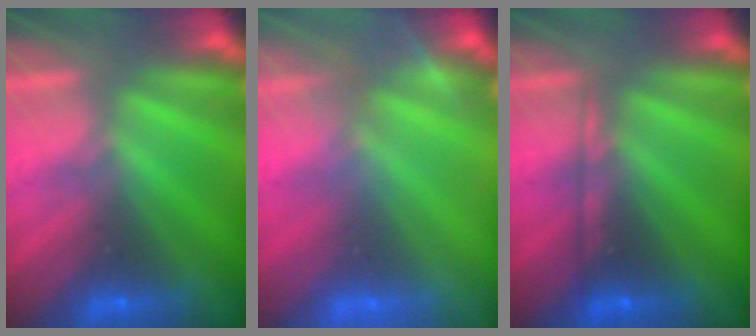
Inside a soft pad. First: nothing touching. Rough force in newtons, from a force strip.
{"total": 2.9}
{"total": 2.1}